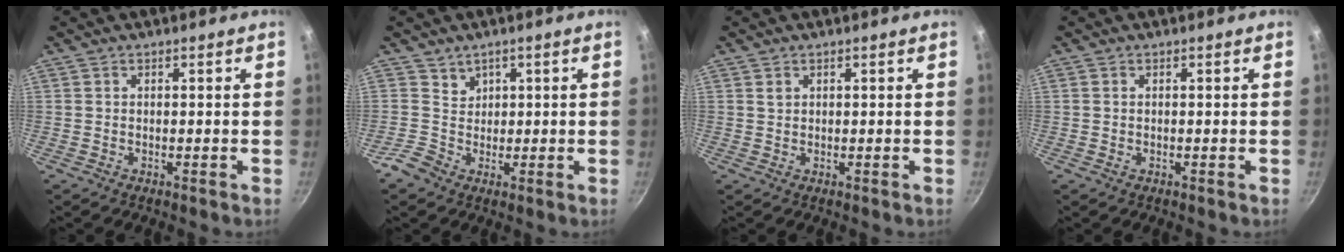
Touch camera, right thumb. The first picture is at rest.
{"total": 3.2, "force": [0.6, 3.1, 0.3], "torque": [0.023, 0.007, 0.008]}
{"total": 0.9, "force": [0.5, 0.6, 0.4], "torque": [-0.006, 0.000, 0.009]}
{"total": 0.0}